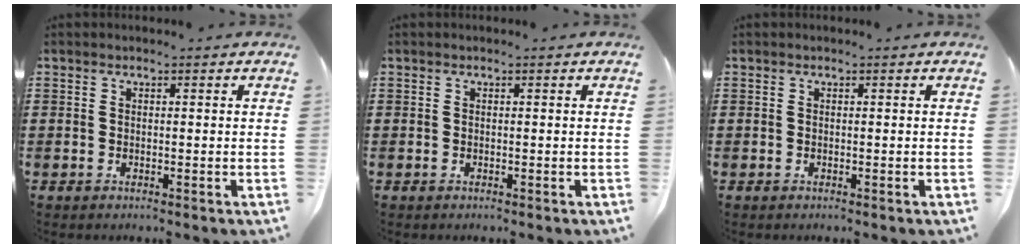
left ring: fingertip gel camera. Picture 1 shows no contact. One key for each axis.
{"total": 0.0}
{"total": 0.0}